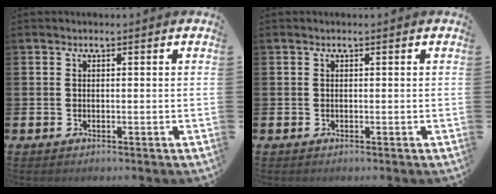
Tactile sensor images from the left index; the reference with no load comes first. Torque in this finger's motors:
{"motor_torque": [-0.01, 0.01, 0.00, 0.00]}